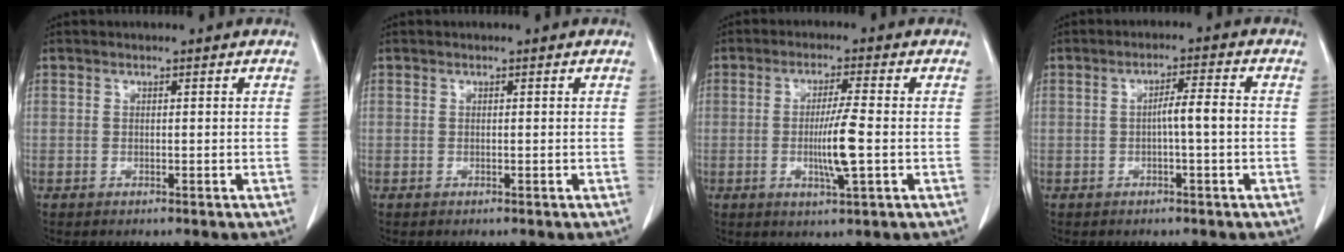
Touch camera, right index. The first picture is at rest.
{"total": 0.0}
{"total": 6.5, "force": [-1.1, -0.3, 6.4], "torque": [-0.114, -0.012, -0.021]}
{"total": 3.8, "force": [-0.6, 0.0, 3.8], "torque": [-0.064, 0.006, -0.011]}